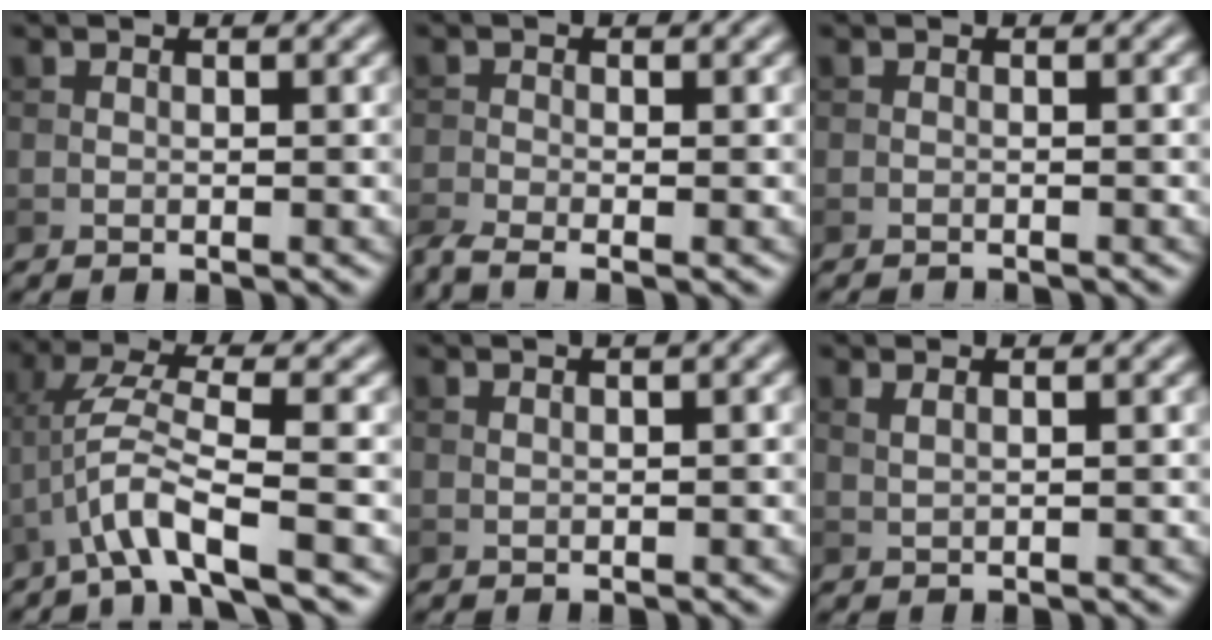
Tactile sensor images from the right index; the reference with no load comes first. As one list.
[{"total": 3.4, "force": [-2.6, 0.8, 2.0], "torque": [-0.045, -0.014, -0.062]}, {"total": 0.9, "force": [-0.9, 0.0, 0.1], "torque": [0.003, -0.004, -0.014]}, {"total": 5.1, "force": [-2.4, 0.6, 4.4], "torque": [-0.090, 0.012, -0.051]}, {"total": 1.6, "force": [0.8, 0.4, 1.3], "torque": [-0.024, 0.005, 0.005]}, {"total": 1.1, "force": [0.7, 0.4, 0.8], "torque": [-0.015, 0.000, 0.007]}]